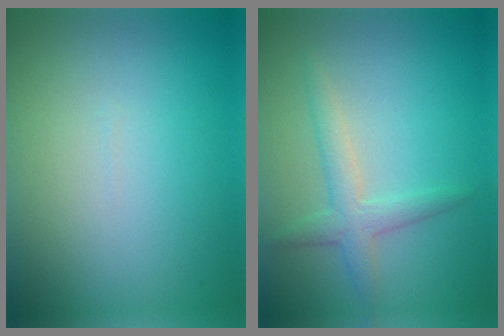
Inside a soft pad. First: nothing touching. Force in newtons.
{"total": 2.5, "press": 2.5, "slide": 0.1}